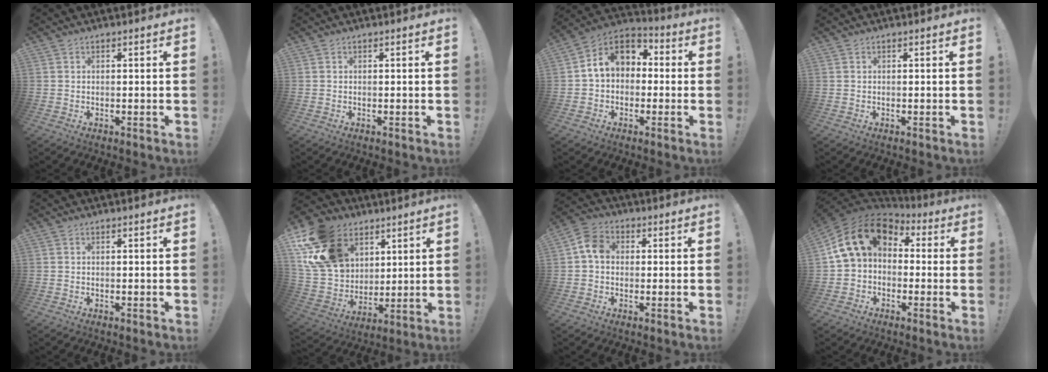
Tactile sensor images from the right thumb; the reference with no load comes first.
{"total": 0.0}
{"total": 10.1, "force": [1.7, 7.8, 6.2], "torque": [-0.096, 0.015, 0.038]}
{"total": 0.0}
{"total": 0.0}
{"total": 19.7, "force": [9.0, 15.0, 9.1], "torque": [-0.177, -0.038, 0.190]}
{"total": 7.0, "force": [0.6, 5.5, 4.3], "torque": [-0.072, 0.016, 0.013]}
{"total": 15.3, "force": [3.8, 10.8, 10.2], "torque": [-0.189, -0.005, 0.067]}